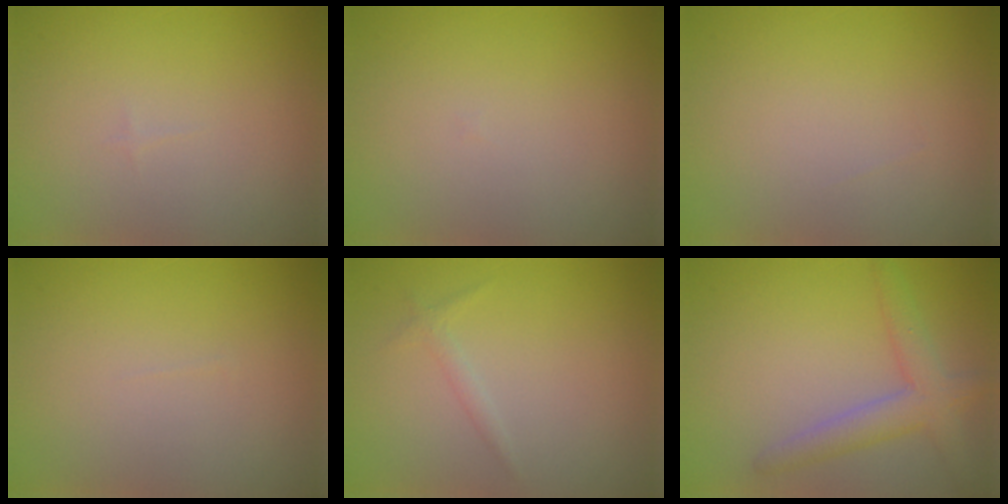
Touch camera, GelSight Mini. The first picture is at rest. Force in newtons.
{"total": 0.0}
{"total": 0.0}
{"total": 0.0}
{"total": 0.8, "press": 0.8, "slide": 0.0}
{"total": 3.5, "press": 3.5, "slide": 0.2}